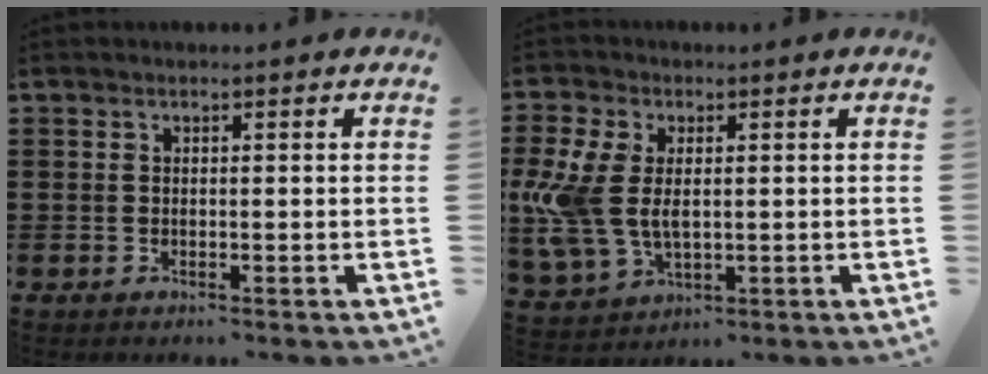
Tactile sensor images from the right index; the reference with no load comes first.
{"total": 8.5, "force": [0.5, 5.4, 6.5], "torque": [-0.176, 0.000, 0.003]}